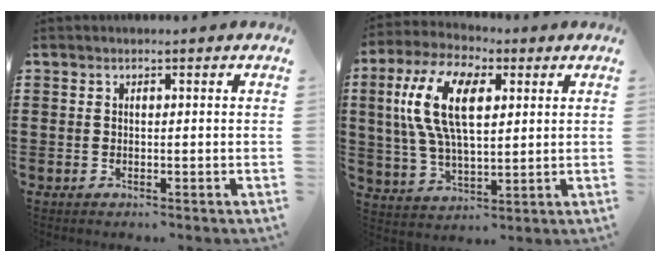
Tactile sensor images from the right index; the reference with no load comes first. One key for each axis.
{"total": 13.4, "fx": 3.5, "fy": 6.4, "fz": 11.3, "tx": -0.245, "ty": 0.013, "tz": 0.059}